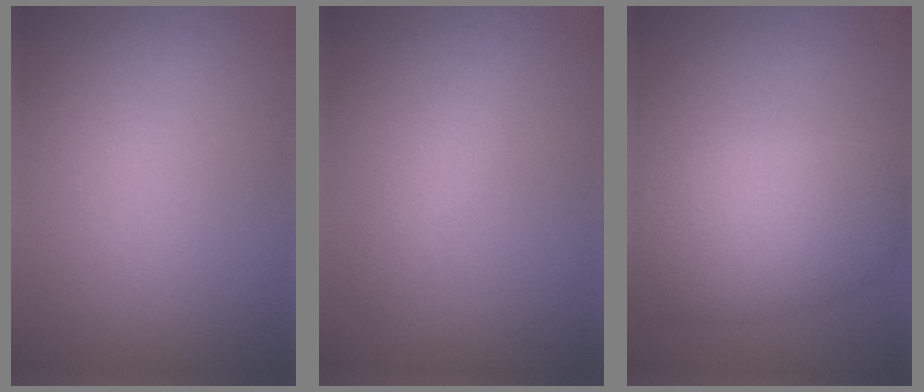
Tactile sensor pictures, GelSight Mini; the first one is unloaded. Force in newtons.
{"total": 1.4, "press": 1.4, "slide": 0.1}
{"total": 6.6, "press": 6.6, "slide": 0.4}